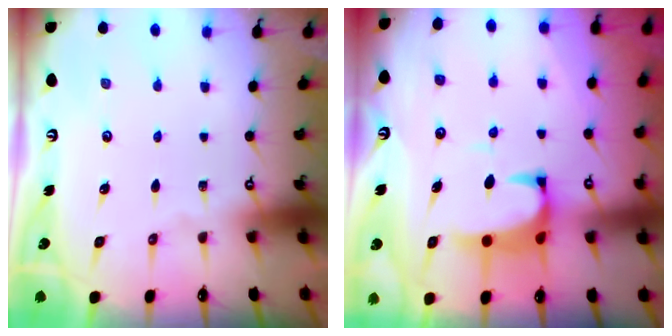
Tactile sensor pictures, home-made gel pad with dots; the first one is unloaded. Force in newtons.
{"total": 2.5, "press": 2.3, "slide": 1.1}